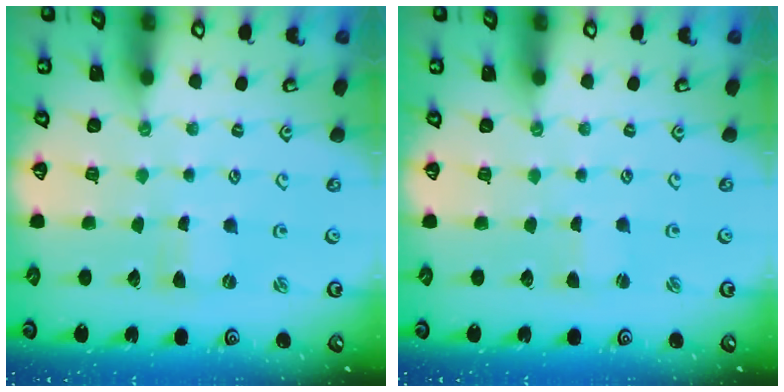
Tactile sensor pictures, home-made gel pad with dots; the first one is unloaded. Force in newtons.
{"total": 0.0}